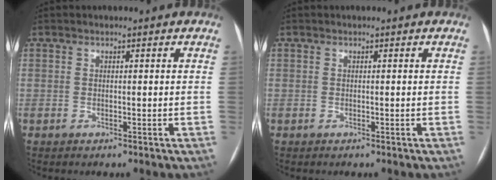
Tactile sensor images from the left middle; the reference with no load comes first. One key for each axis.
{"total": 0.0}